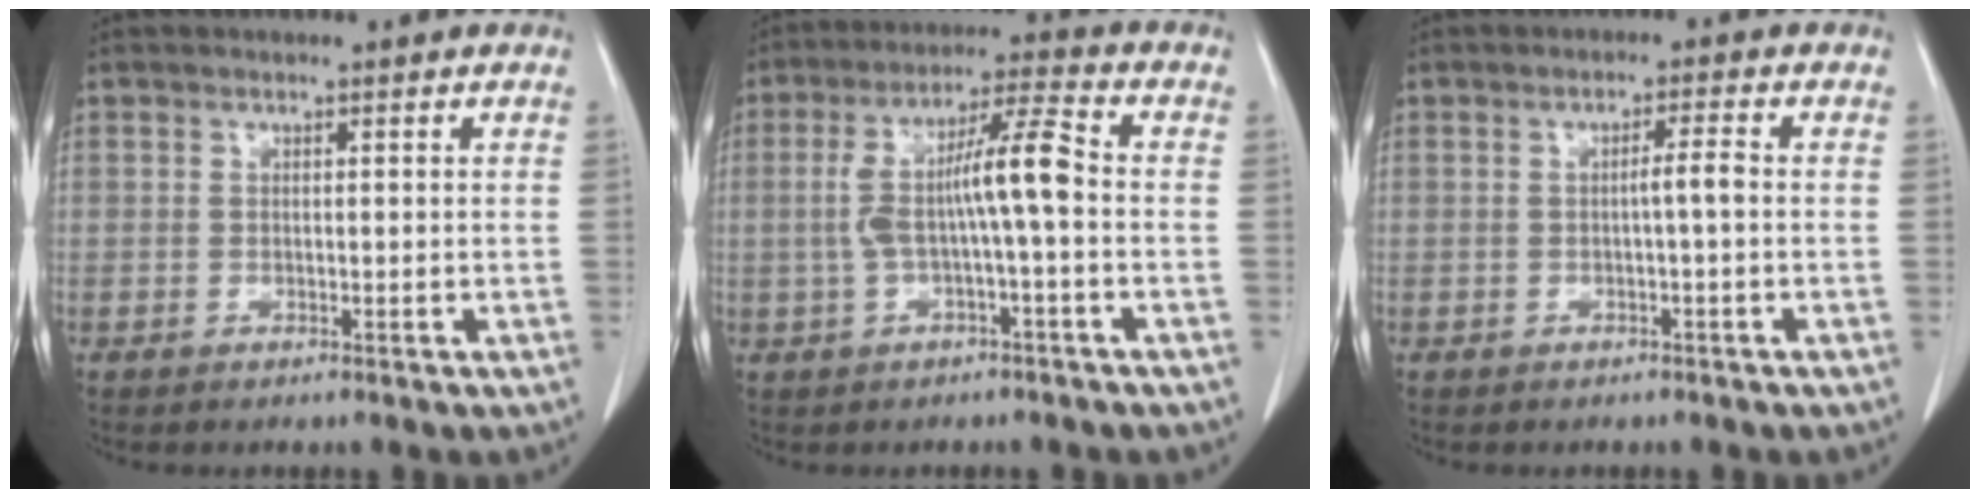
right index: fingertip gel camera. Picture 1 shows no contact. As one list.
[{"total": 9.0, "force": [-0.5, 0.7, 9.0], "torque": [-0.173, 0.030, -0.012]}, {"total": 2.3, "force": [-0.2, -0.1, 2.3], "torque": [-0.037, 0.003, -0.004]}]